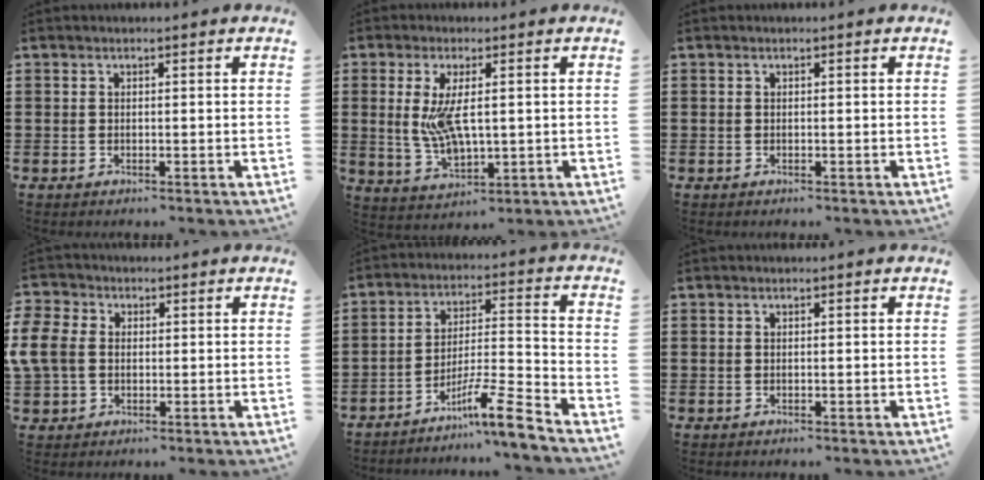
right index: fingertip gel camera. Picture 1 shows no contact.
{"total": 6.8, "force": [0.6, 2.6, 6.3], "torque": [-0.143, -0.001, 0.005]}
{"total": 0.0}
{"total": 4.9, "force": [0.2, 4.0, 2.9], "torque": [-0.101, 0.000, -0.007]}
{"total": 9.0, "force": [-7.0, 0.1, 5.6], "torque": [-0.089, 0.003, -0.130]}
{"total": 0.0}